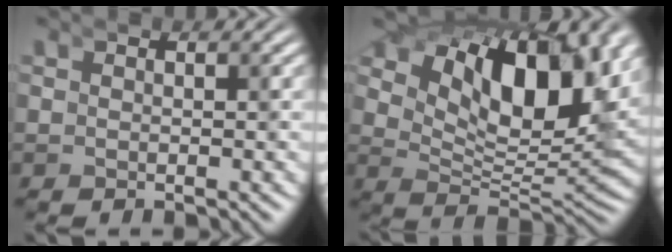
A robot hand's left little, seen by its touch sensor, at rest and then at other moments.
{"total": 11.3, "force": [2.9, 5.4, 9.6], "torque": [-0.167, 0.000, 0.043]}